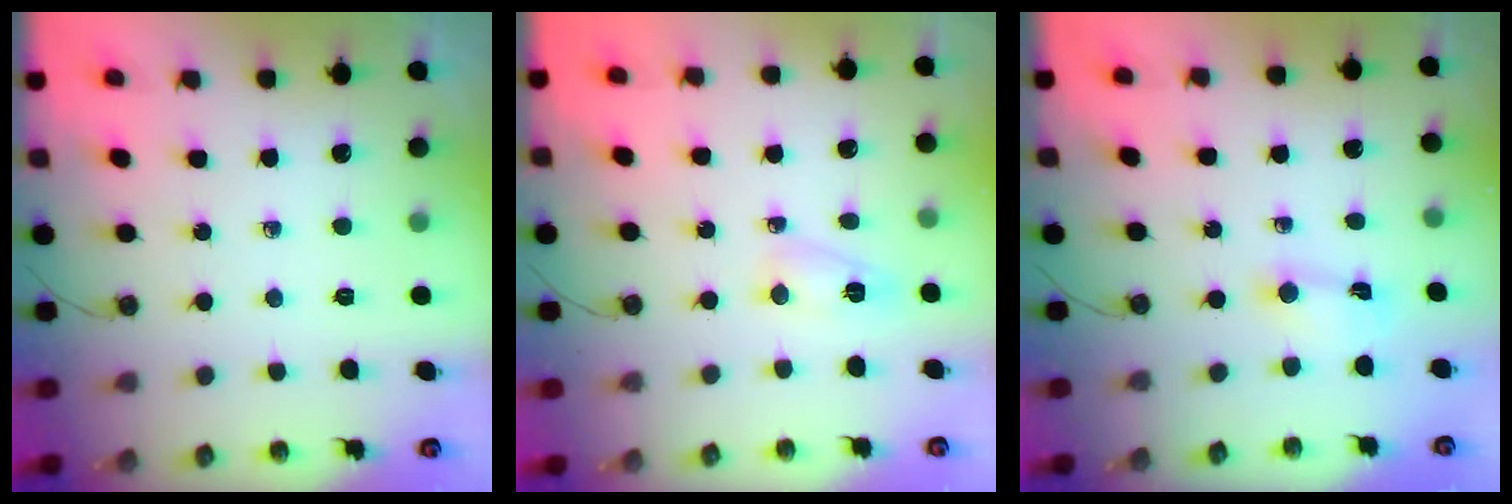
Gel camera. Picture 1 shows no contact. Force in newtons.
{"total": 3.2, "press": 3.1, "slide": 0.3}
{"total": 1.6, "press": 1.6, "slide": 0.3}